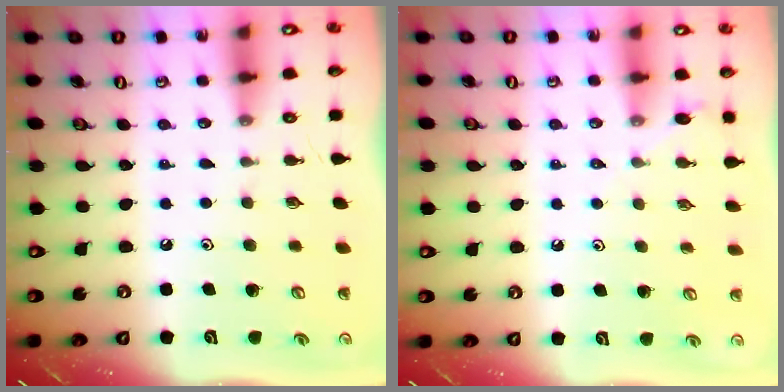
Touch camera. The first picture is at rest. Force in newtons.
{"total": 4.6, "press": 4.5, "slide": 0.8}